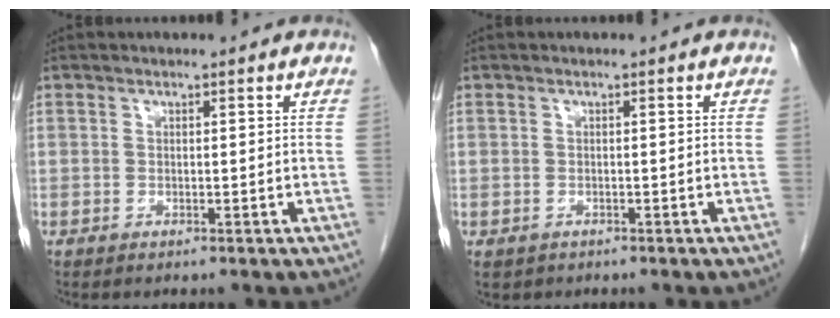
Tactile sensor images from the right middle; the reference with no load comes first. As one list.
[{"total": 1.7, "force": [-1.1, 1.2, 0.3], "torque": [-0.014, -0.001, -0.015]}]